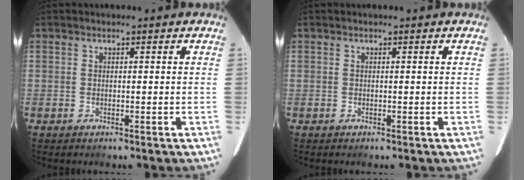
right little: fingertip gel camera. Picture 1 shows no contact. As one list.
[{"total": 0.0}]